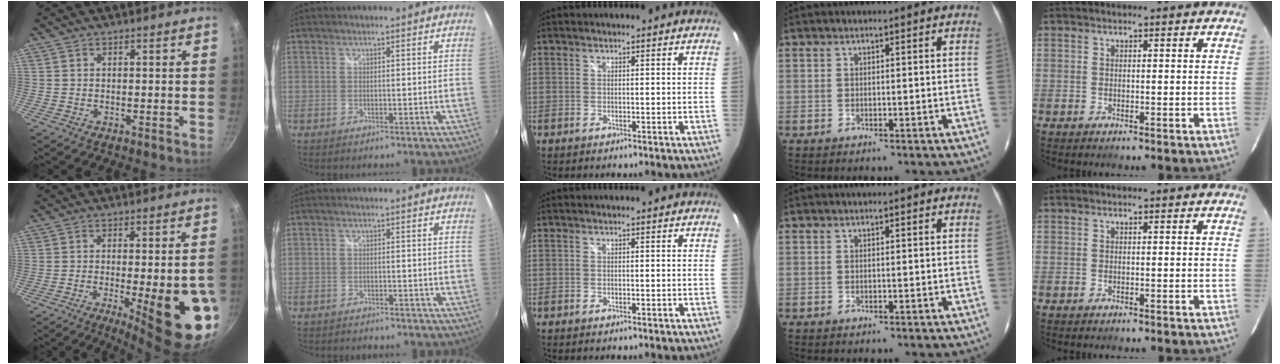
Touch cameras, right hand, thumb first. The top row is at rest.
{"thumb": {"total": 16.8, "force": [-4.6, 4.0, 15.6], "torque": [-0.190, 0.002, -0.052]}, "index": {"total": 2.9, "force": [-2.7, 0.8, 0.7], "torque": [-0.026, -0.003, -0.042]}}